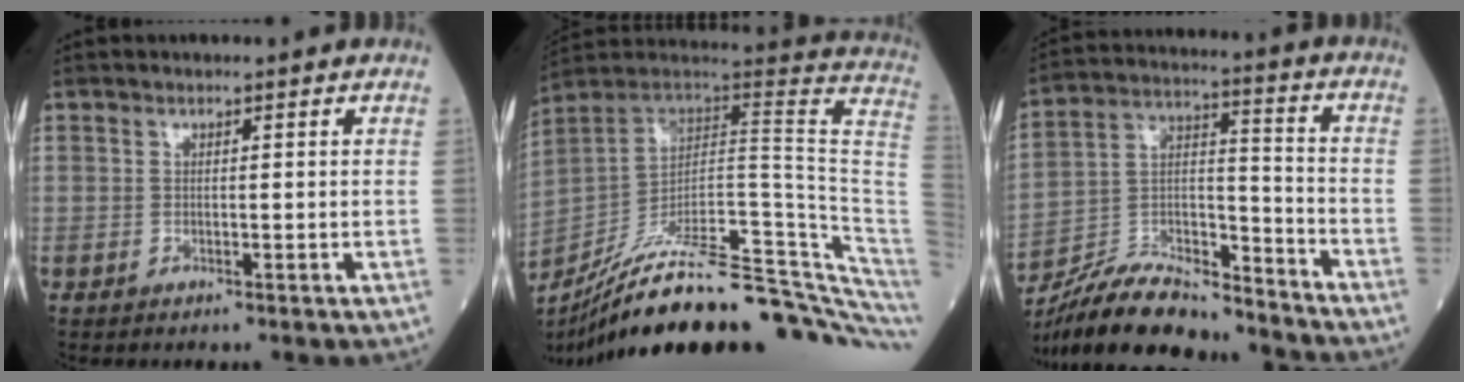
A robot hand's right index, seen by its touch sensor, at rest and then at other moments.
{"total": 33.1, "force": [-26.9, 2.2, 19.1], "torque": [-0.169, -0.009, -0.385]}
{"total": 18.0, "force": [-16.6, 3.1, 6.2], "torque": [-0.119, 0.021, -0.288]}